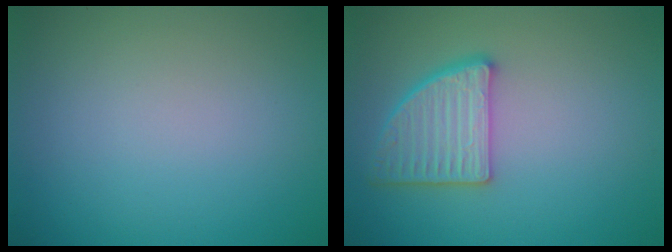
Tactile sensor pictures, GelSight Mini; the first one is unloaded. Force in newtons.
{"total": 4.2, "press": 3.9, "slide": 1.6}